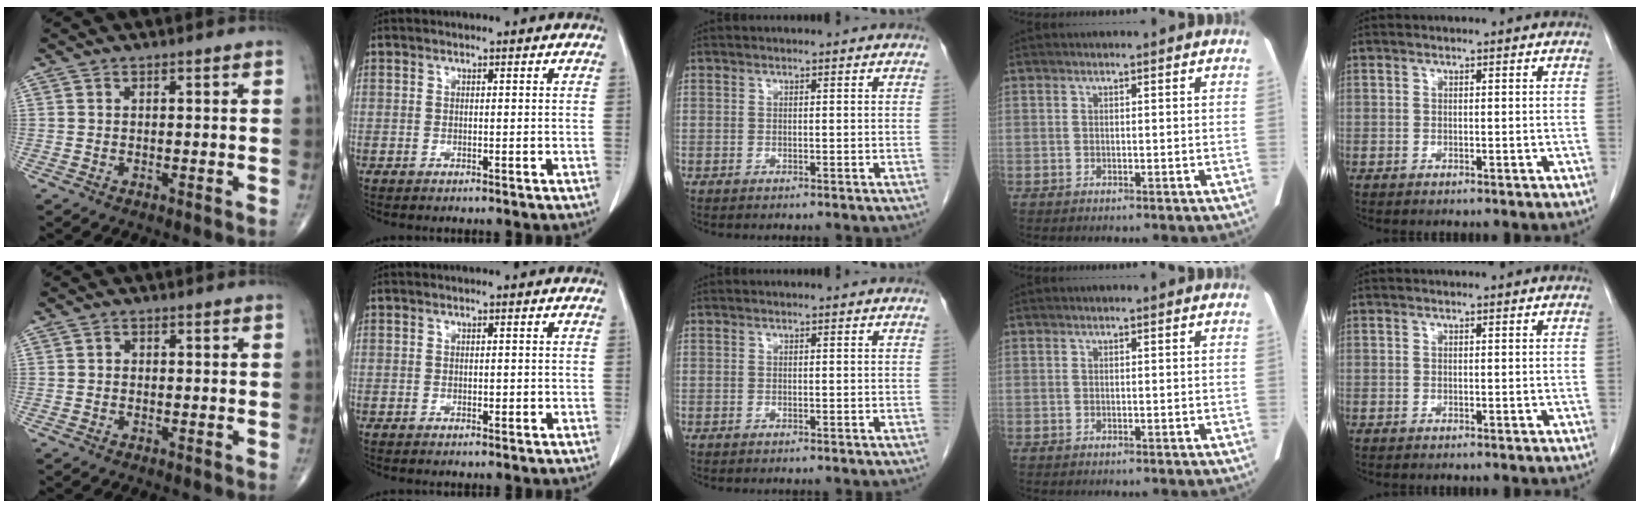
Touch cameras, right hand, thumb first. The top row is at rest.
{"thumb": {"total": 0.7, "force": [-0.1, 0.6, 0.3], "torque": [0.002, 0.002, -0.005]}, "index": {"total": 0.7, "force": [-0.1, 0.4, 0.6], "torque": [-0.008, 0.000, 0.000]}}